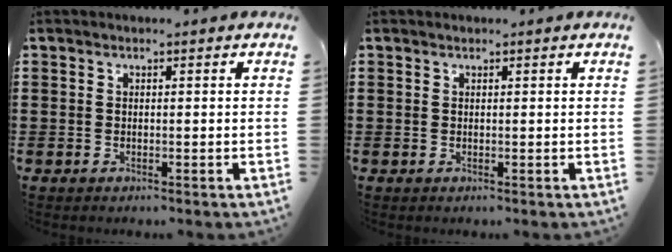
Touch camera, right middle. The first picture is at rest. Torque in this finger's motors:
{"motor_torque": [-0.03, -0.08, 0.05, -0.01]}